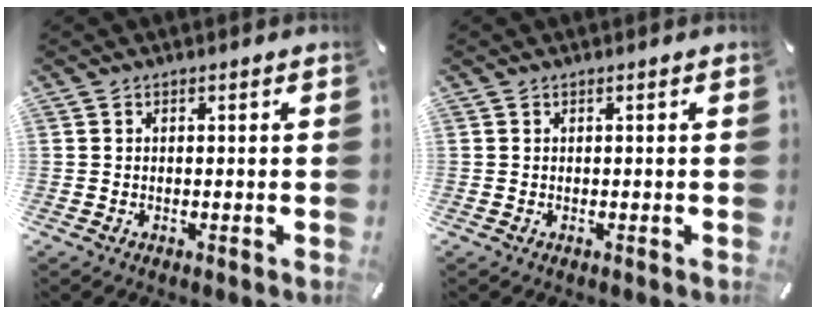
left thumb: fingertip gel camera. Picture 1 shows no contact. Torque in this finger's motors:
{"motor_torque": [0.00, 0.00, 0.03, 0.03, 0.00]}